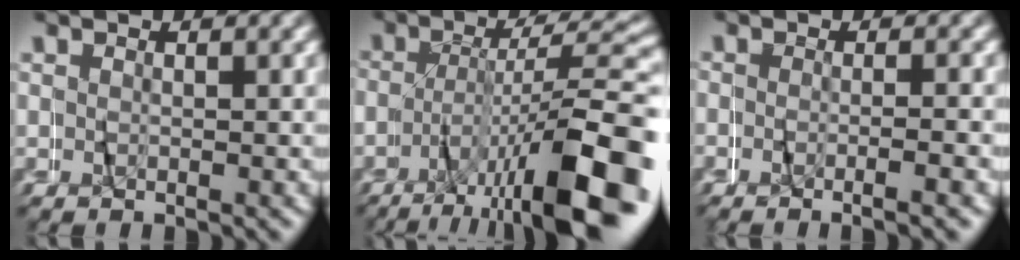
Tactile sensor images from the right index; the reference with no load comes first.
{"total": 12.1, "force": [-6.5, 3.2, 9.7], "torque": [-0.137, 0.000, -0.091]}
{"total": 2.0, "force": [-1.8, -0.5, 0.8], "torque": [-0.020, 0.003, -0.034]}